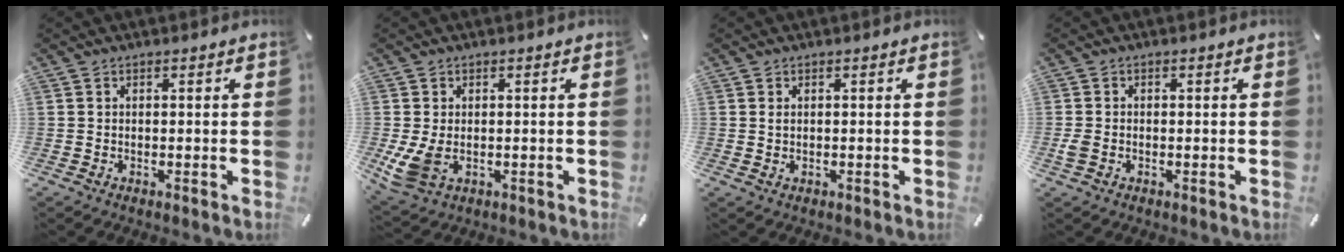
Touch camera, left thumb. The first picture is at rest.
{"total": 5.4, "force": [-0.3, 4.0, 3.6], "torque": [-0.090, -0.006, -0.008]}
{"total": 0.9, "force": [0.3, 0.3, 0.8], "torque": [-0.017, 0.001, 0.004]}
{"total": 1.9, "force": [-0.5, 1.3, 1.3], "torque": [-0.030, 0.000, -0.011]}